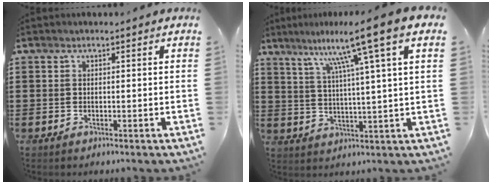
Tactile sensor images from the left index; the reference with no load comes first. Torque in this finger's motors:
{"motor_torque": [2.14, 0.00, 0.89, 0.21]}